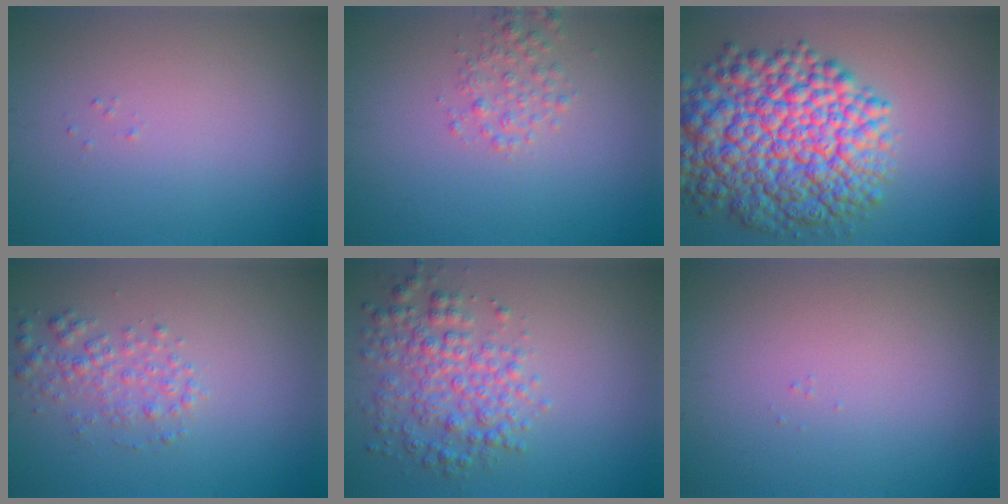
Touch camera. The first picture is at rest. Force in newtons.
{"total": 1.8, "press": 1.8, "slide": 0.1}
{"total": 13.0, "press": 12.9, "slide": 0.4}
{"total": 2.2, "press": 2.2, "slide": 0.0}
{"total": 4.4, "press": 4.4, "slide": 0.1}
{"total": 0.0}